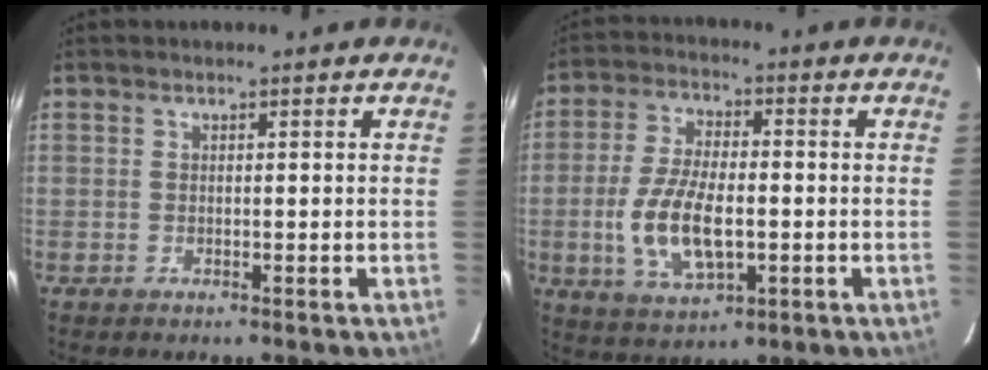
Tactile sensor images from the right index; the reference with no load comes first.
{"total": 12.4, "force": [-2.3, 5.7, 10.8], "torque": [-0.221, -0.005, -0.037]}